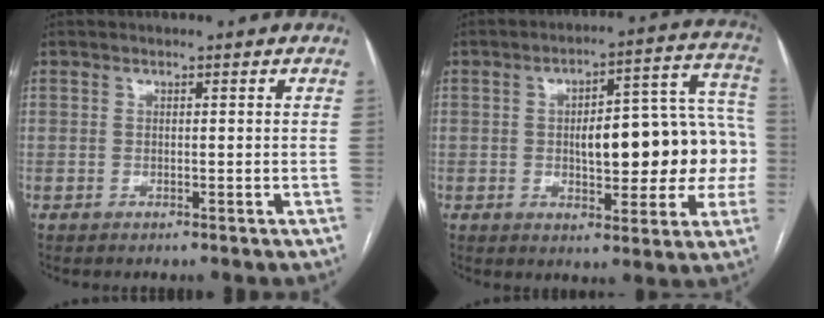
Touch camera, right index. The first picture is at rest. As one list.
[{"total": 17.6, "force": [-0.9, 6.2, 16.5], "torque": [-0.207, 0.046, -0.002]}]